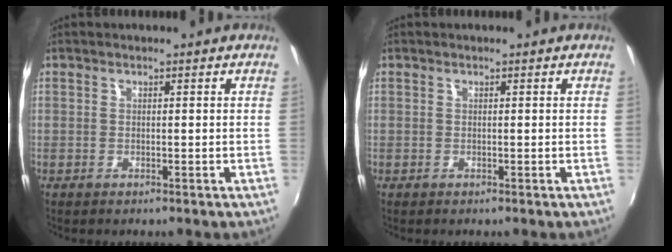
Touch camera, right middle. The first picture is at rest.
{"total": 0.0}